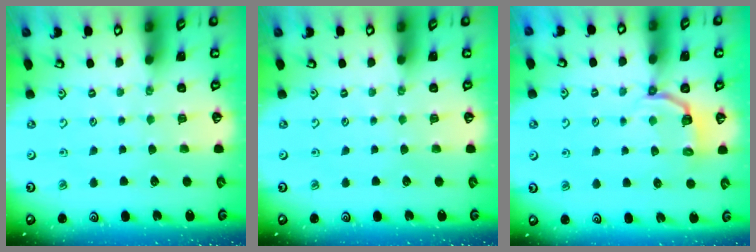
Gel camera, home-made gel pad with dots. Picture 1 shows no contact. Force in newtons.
{"total": 0.0}
{"total": 4.0, "press": 2.6, "slide": 3.0}